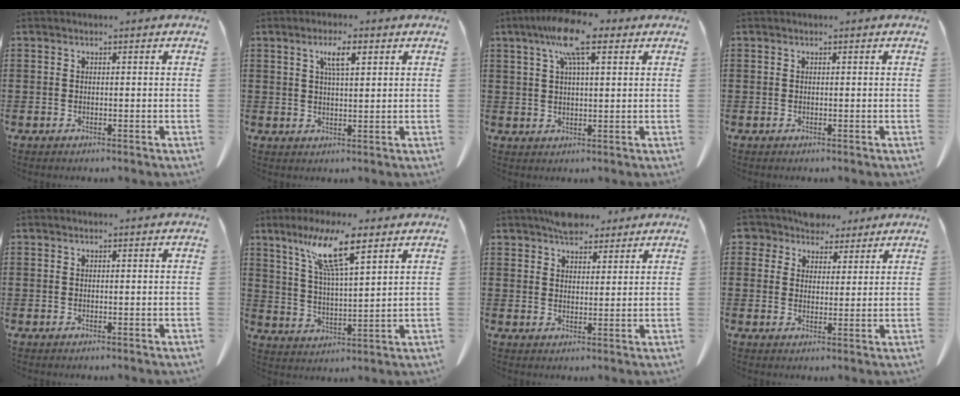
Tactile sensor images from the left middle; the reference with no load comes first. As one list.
[{"total": 4.2, "force": [1.9, 1.0, 3.5], "torque": [-0.066, 0.005, 0.029]}, {"total": 9.6, "force": [5.3, 2.4, 7.6], "torque": [-0.151, 0.004, 0.090]}, {"total": 0.0}, {"total": 0.0}, {"total": 10.5, "force": [7.1, 1.5, 7.7], "torque": [-0.166, -0.012, 0.122]}, {"total": 5.1, "force": [4.4, 2.2, 1.5], "torque": [-0.034, -0.005, 0.082]}, {"total": 5.6, "force": [4.5, 3.1, 1.0], "torque": [-0.038, -0.004, 0.083]}]